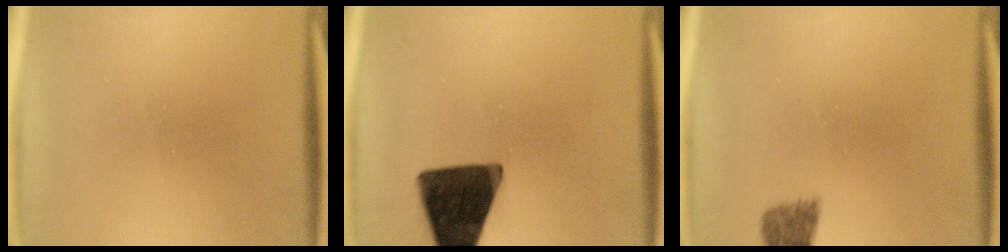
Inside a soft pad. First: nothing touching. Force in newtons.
{"total": 16.0}
{"total": 1.9}